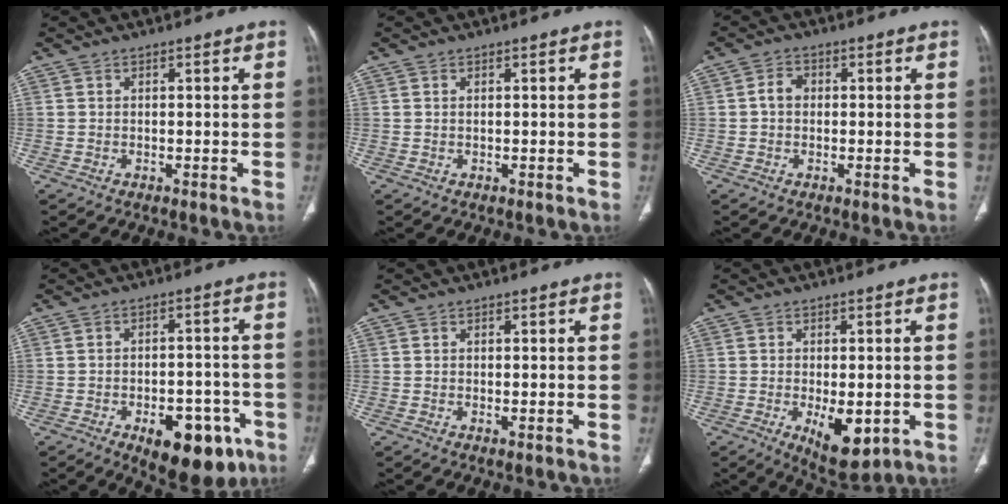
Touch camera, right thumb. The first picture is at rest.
{"total": 0.0}
{"total": 2.9, "force": [0.0, 2.3, 1.8], "torque": [-0.026, 0.011, -0.004]}
{"total": 14.3, "force": [-6.9, 7.3, 10.1], "torque": [-0.102, 0.031, -0.083]}
{"total": 0.6, "force": [-0.1, 0.2, 0.6], "torque": [-0.017, -0.005, 0.001]}
{"total": 9.0, "force": [-2.5, 4.2, 7.5], "torque": [-0.100, -0.013, -0.023]}